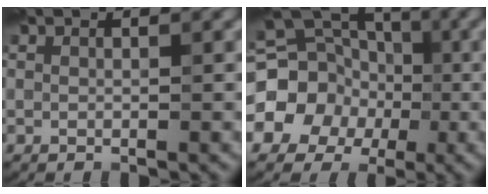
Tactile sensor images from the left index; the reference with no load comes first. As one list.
[{"total": 12.5, "force": [-2.8, 11.3, 4.4], "torque": [-0.109, 0.009, -0.075]}]